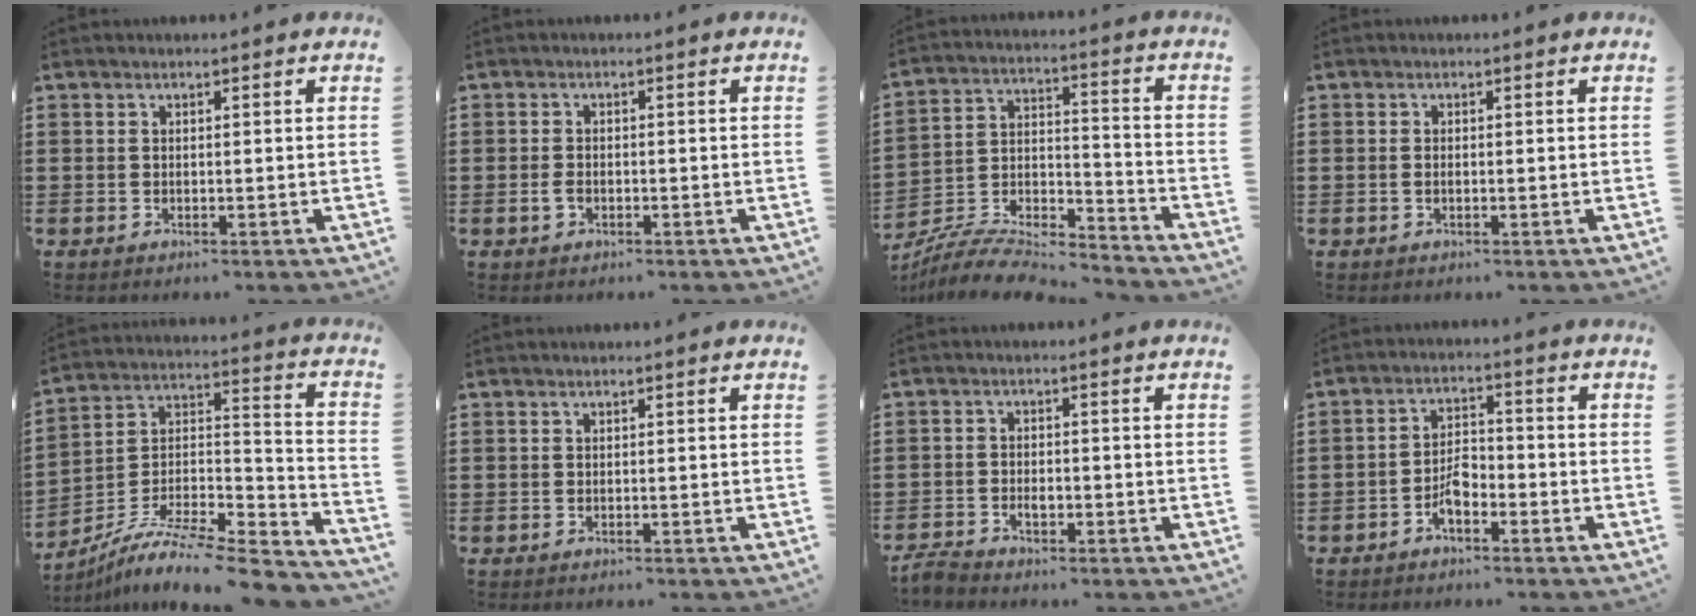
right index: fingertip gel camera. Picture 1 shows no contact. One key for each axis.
{"total": 1.8, "fx": -0.7, "fy": 1.1, "fz": 1.2, "tx": -0.033, "ty": -0.002, "tz": -0.016}
{"total": 7.7, "fx": -7.3, "fy": 1.3, "fz": 2.1, "tx": -0.039, "ty": 0.003, "tz": -0.144}
{"total": 0.7, "fx": -0.1, "fy": 0.3, "fz": 0.6, "tx": -0.013, "ty": 0.000, "tz": -0.003}
{"total": 8.8, "fx": -7.4, "fy": 1.5, "fz": 4.6, "tx": -0.089, "ty": -0.002, "tz": -0.152}
{"total": 0.0}
{"total": 2.1, "fx": -1.6, "fy": 0.9, "fz": 1.0, "tx": -0.019, "ty": 0.005, "tz": -0.033}
{"total": 4.2, "fx": -2.3, "fy": 2.0, "fz": 2.9, "tx": -0.064, "ty": 0.004, "tz": -0.048}